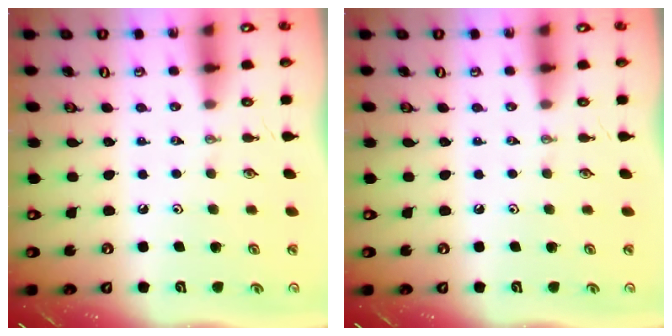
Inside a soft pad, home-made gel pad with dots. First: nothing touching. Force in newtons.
{"total": 0.0}